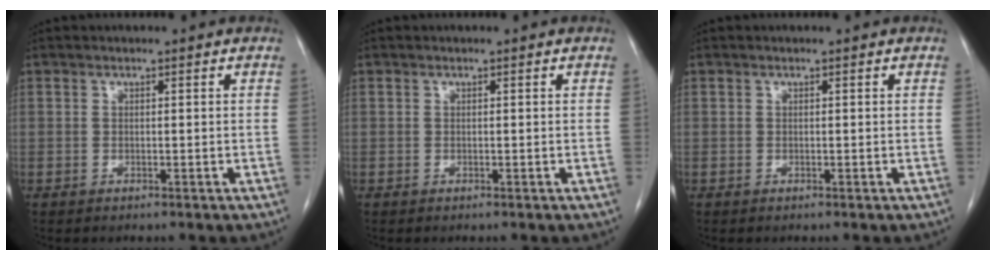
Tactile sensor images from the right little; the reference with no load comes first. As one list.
[{"total": 0.0}, {"total": 0.0}]